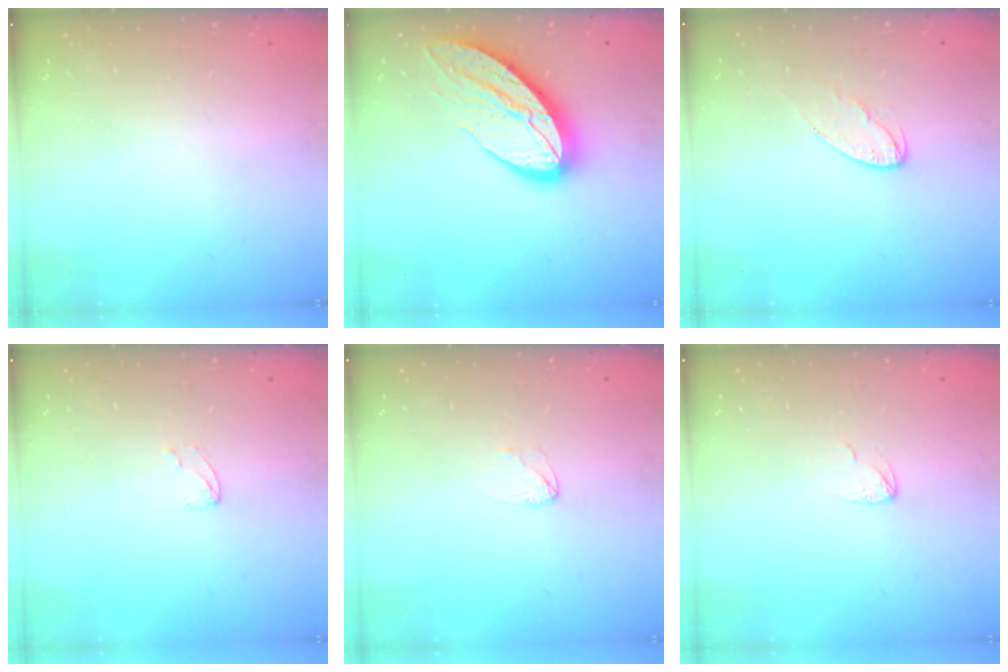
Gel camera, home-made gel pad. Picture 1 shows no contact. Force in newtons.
{"total": 13.7, "press": 13.7, "slide": 1.4}
{"total": 5.7, "press": 5.7, "slide": 0.5}
{"total": 2.4, "press": 2.4, "slide": 0.2}
{"total": 2.6, "press": 2.6, "slide": 0.2}
{"total": 3.0, "press": 2.9, "slide": 0.3}